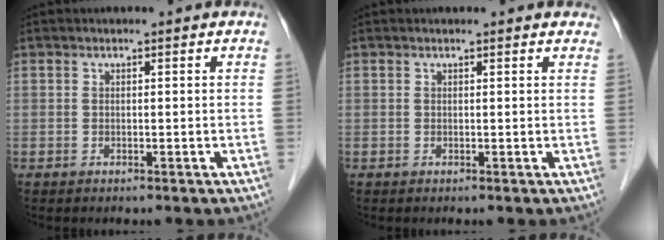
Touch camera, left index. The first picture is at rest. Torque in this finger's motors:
{"motor_torque": [0.10, -0.10, -0.08, -0.03]}